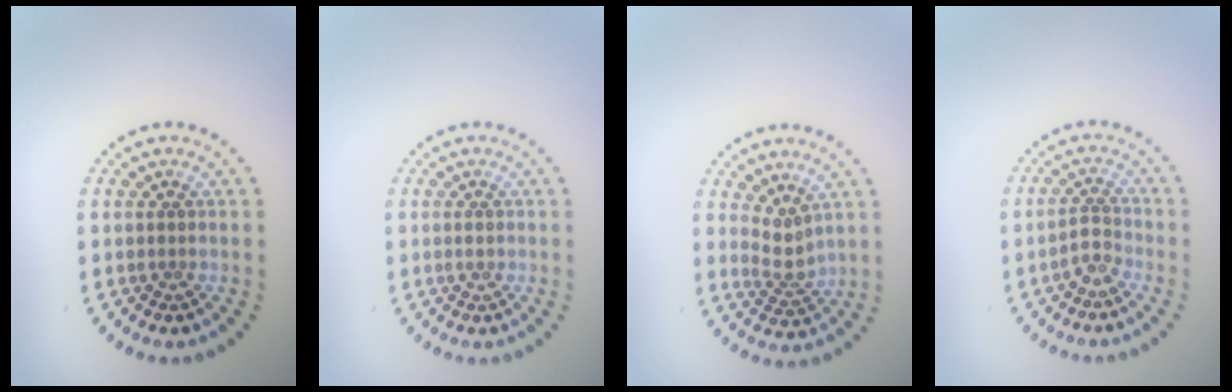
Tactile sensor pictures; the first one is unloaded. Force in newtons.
{"total": 0.7, "press": 0.7, "slide": 0.1}
{"total": 2.2, "press": 1.6, "slide": 1.5}
{"total": 1.7, "press": 1.3, "slide": 1.1}